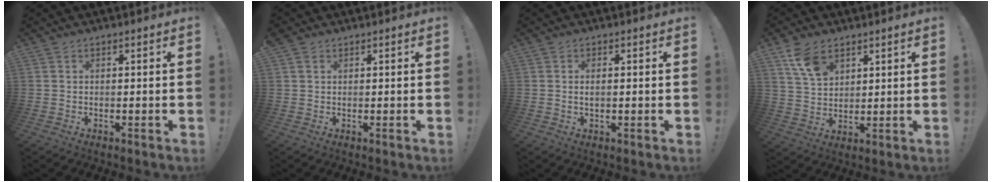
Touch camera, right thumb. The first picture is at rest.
{"total": 1.1, "force": [0.7, 0.6, 0.5], "torque": [-0.002, -0.002, 0.012]}
{"total": 1.3, "force": [0.0, 0.7, 1.1], "torque": [-0.021, 0.003, -0.001]}
{"total": 9.3, "force": [5.6, 5.8, 4.7], "torque": [-0.078, -0.024, 0.109]}